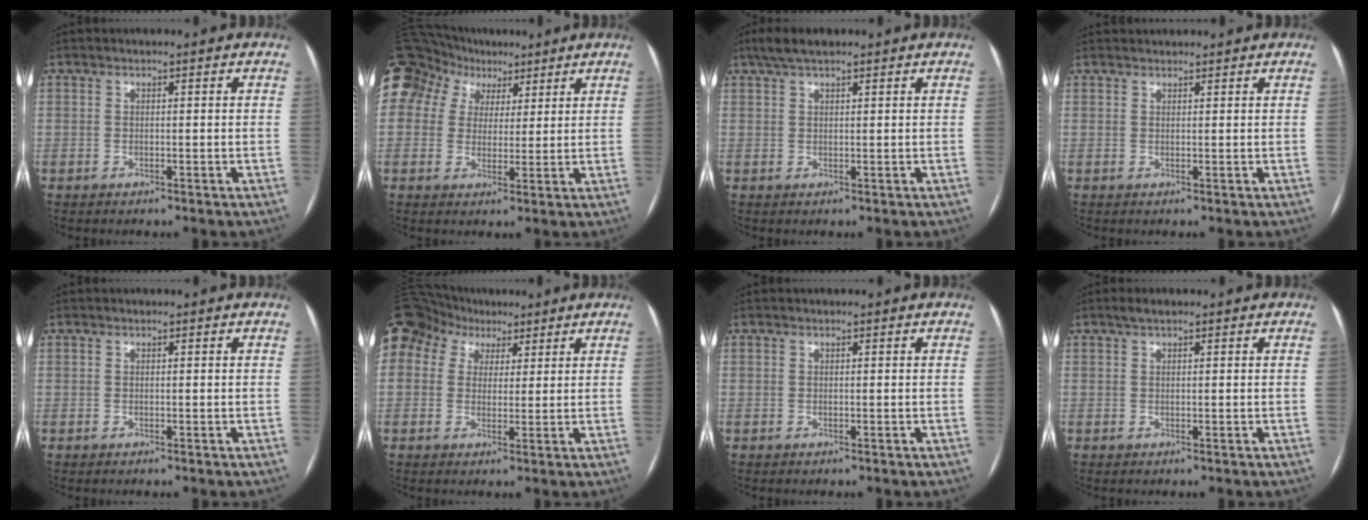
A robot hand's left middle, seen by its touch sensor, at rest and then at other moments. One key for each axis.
{"total": 17.4, "fx": 9.2, "fy": 13.5, "fz": 6.2, "tx": -0.194, "ty": 0.079, "tz": 0.174}
{"total": 4.1, "fx": 3.1, "fy": 0.9, "fz": 2.6, "tx": -0.054, "ty": 0.022, "tz": 0.057}
{"total": 2.7, "fx": 2.6, "fy": 0.4, "fz": 0.4, "tx": -0.007, "ty": 0.031, "tz": 0.041}
{"total": 0.0}
{"total": 16.2, "fx": 8.4, "fy": 12.4, "fz": 6.2, "tx": -0.196, "ty": 0.082, "tz": 0.161}
{"total": 0.0}
{"total": 1.4, "fx": 1.0, "fy": 0.3, "fz": 1.0, "tx": -0.022, "ty": 0.012, "tz": 0.019}